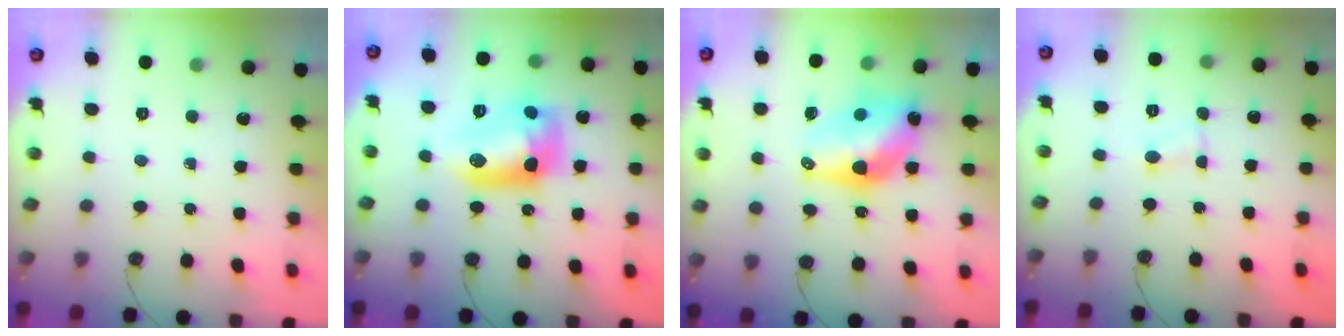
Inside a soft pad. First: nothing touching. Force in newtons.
{"total": 12.6, "press": 12.6, "slide": 0.8}
{"total": 12.4, "press": 12.3, "slide": 1.2}
{"total": 1.1, "press": 1.0, "slide": 0.3}